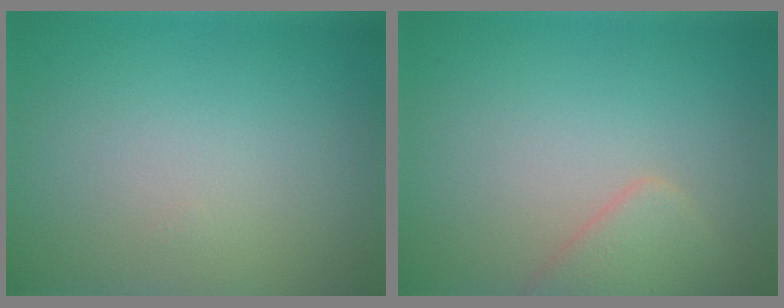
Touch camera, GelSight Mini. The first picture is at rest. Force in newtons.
{"total": 2.3, "press": 2.3, "slide": 0.1}